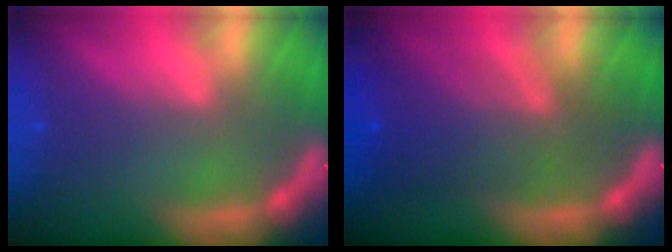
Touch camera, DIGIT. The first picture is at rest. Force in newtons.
{"total": 6.5}